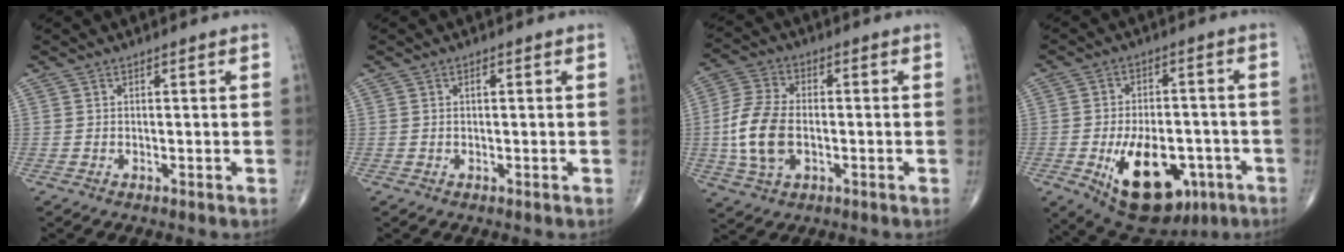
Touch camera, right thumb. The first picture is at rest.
{"total": 0.7, "force": [0.2, 0.3, 0.6], "torque": [-0.011, 0.001, 0.002]}
{"total": 11.4, "force": [-1.6, 7.0, 8.9], "torque": [-0.187, 0.011, -0.033]}
{"total": 17.8, "force": [-6.7, 10.0, 13.2], "torque": [-0.179, 0.018, -0.082]}